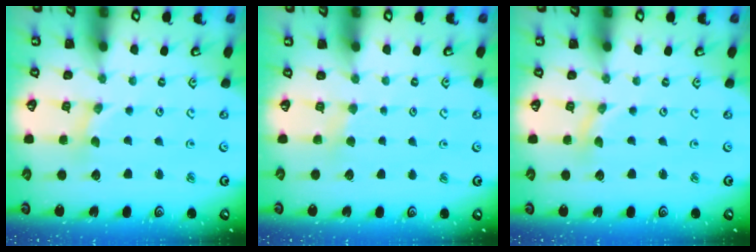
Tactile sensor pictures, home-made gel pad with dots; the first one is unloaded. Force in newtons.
{"total": 2.2, "press": 2.2, "slide": 0.4}
{"total": 0.0}